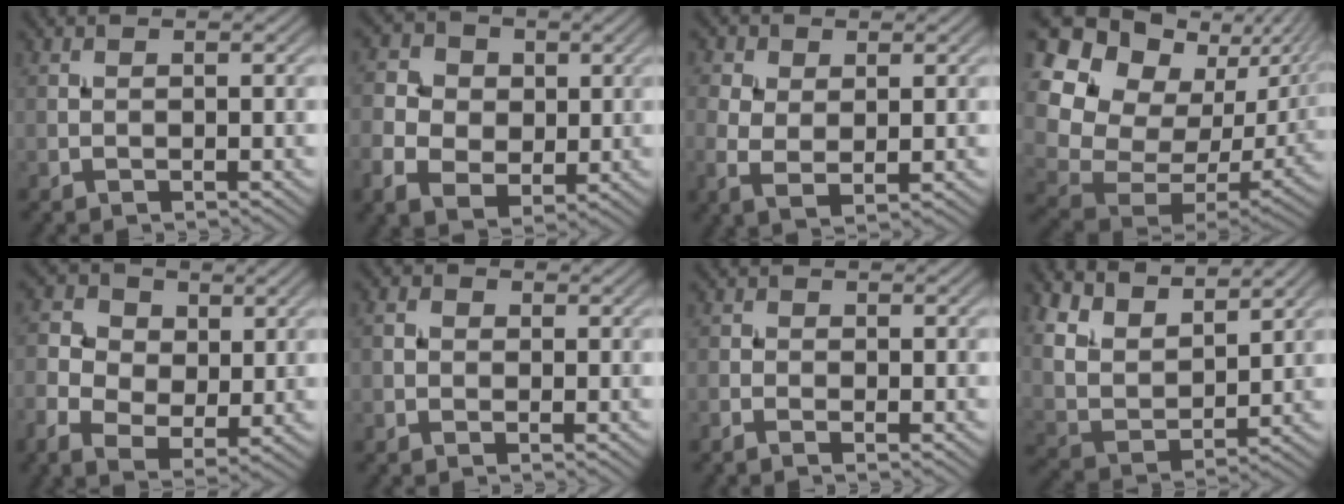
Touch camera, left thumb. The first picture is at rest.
{"total": 7.4, "force": [-0.1, 6.1, 4.1], "torque": [-0.110, -0.006, -0.005]}
{"total": 4.4, "force": [0.9, 2.6, 3.4], "torque": [-0.085, 0.000, 0.013]}
{"total": 16.9, "force": [5.8, 12.2, 10.0], "torque": [-0.228, -0.006, 0.151]}
{"total": 7.9, "force": [0.1, 5.9, 5.2], "torque": [-0.127, -0.001, -0.003]}
{"total": 1.7, "force": [-0.1, 1.5, 0.8], "torque": [-0.019, 0.002, -0.009]}
{"total": 1.6, "force": [-0.9, 0.9, 0.9], "torque": [-0.018, -0.001, -0.021]}
{"total": 10.9, "force": [7.7, 4.7, 6.1], "torque": [-0.158, -0.010, 0.143]}